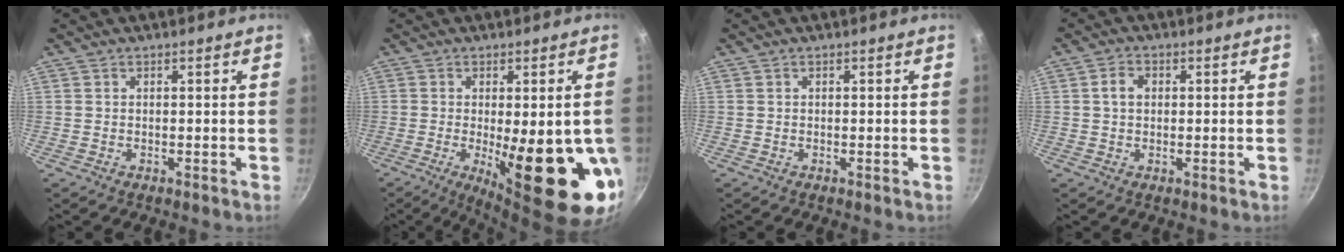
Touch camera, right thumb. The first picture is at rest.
{"total": 20.2, "force": [-3.9, 5.9, 18.9], "torque": [-0.238, -0.027, -0.037]}
{"total": 0.0}
{"total": 3.0, "force": [0.4, 2.3, 1.9], "torque": [-0.026, 0.007, 0.003]}